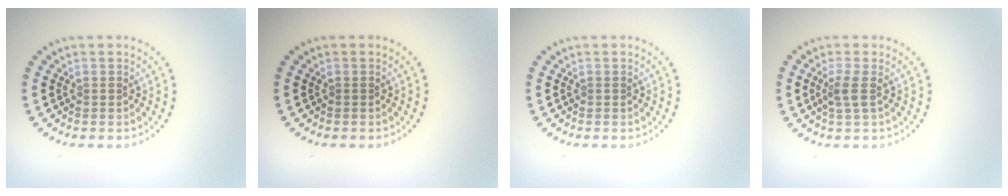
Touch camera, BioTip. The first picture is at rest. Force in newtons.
{"total": 0.0}
{"total": 0.0}
{"total": 1.6, "press": 1.4, "slide": 0.8}